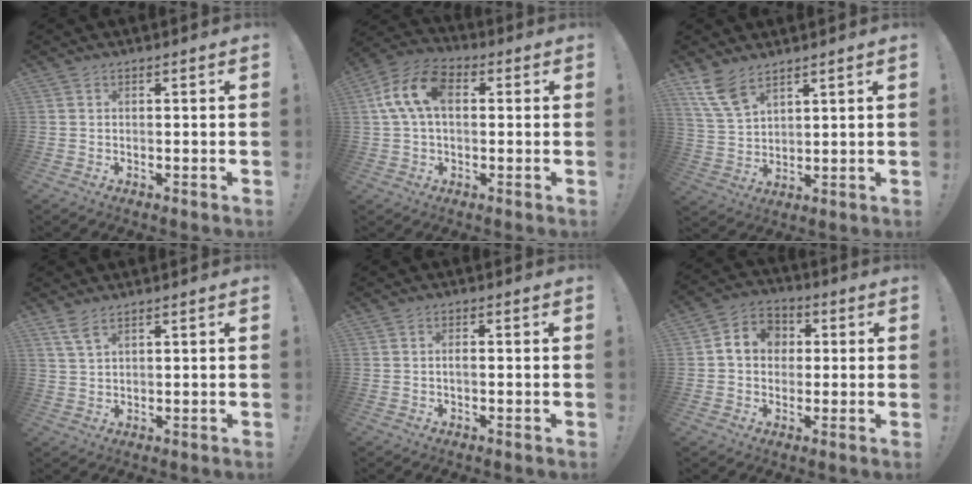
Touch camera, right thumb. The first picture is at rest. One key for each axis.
{"total": 13.0, "fx": 2.3, "fy": 8.1, "fz": 9.9, "tx": -0.195, "ty": 0.017, "tz": 0.047}
{"total": 8.9, "fx": 6.4, "fy": 4.0, "fz": 4.7, "tx": -0.096, "ty": -0.027, "tz": 0.129}
{"total": 4.2, "fx": 2.9, "fy": 1.2, "fz": 2.9, "tx": -0.061, "ty": -0.010, "tz": 0.054}
{"total": 1.2, "fx": -0.4, "fy": 0.3, "fz": 1.0, "tx": -0.025, "ty": 0.004, "tz": -0.007}
{"total": 8.8, "fx": 1.4, "fy": 7.8, "fz": 3.9, "tx": -0.056, "ty": 0.011, "tz": 0.032}